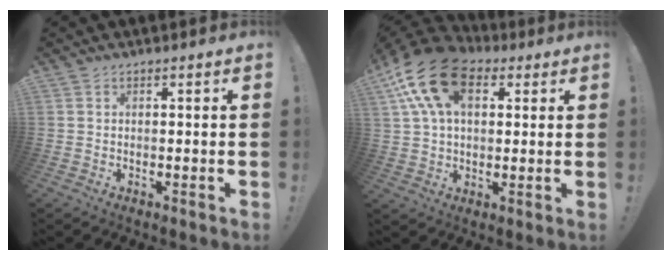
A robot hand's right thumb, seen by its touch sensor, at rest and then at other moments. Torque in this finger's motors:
{"motor_torque": [1.23, 2.67, 0.60, -0.17, 0.20]}